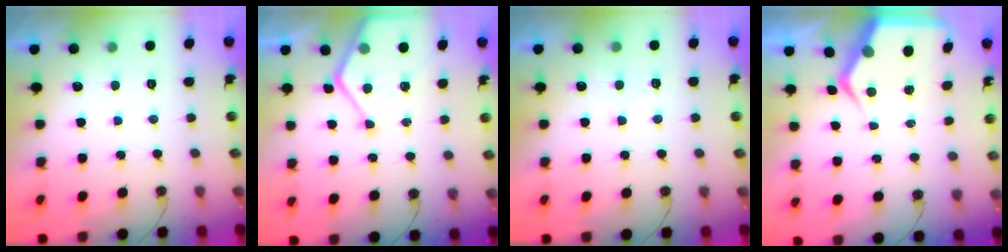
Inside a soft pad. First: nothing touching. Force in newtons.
{"total": 11.6, "press": 11.6, "slide": 1.1}
{"total": 4.8, "press": 4.8, "slide": 0.6}
{"total": 7.4, "press": 7.3, "slide": 0.7}